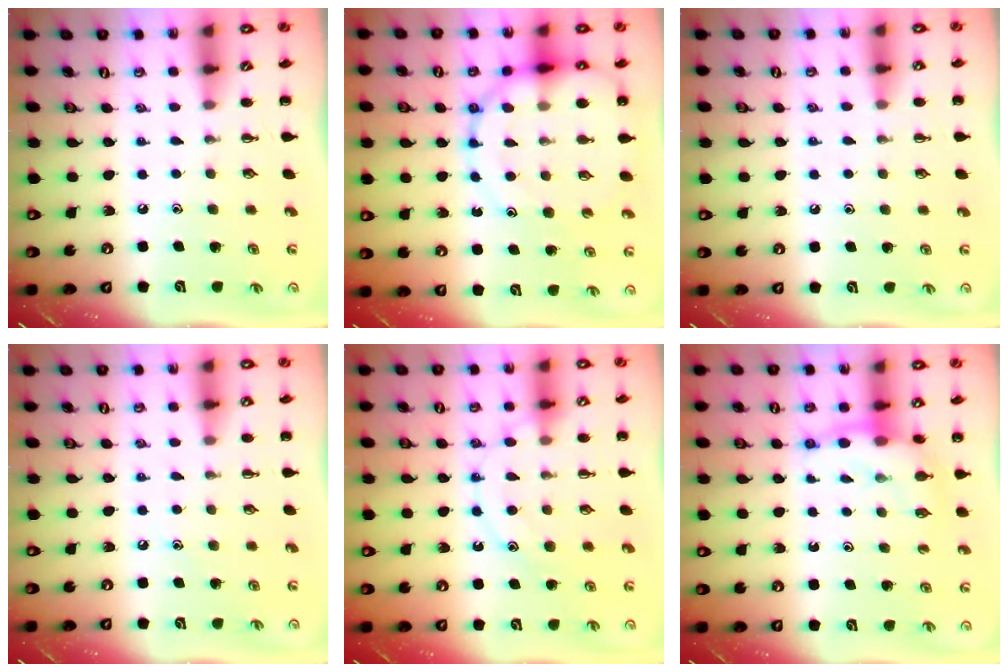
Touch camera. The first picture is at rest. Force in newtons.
{"total": 15.8, "press": 15.5, "slide": 3.0}
{"total": 6.2, "press": 6.0, "slide": 1.9}
{"total": 5.3, "press": 5.1, "slide": 1.4}
{"total": 11.9, "press": 11.9, "slide": 0.6}
{"total": 10.2, "press": 10.1, "slide": 1.6}